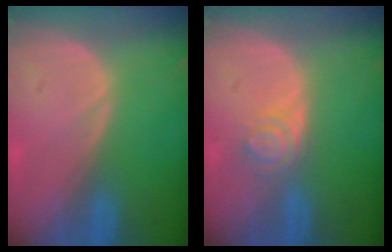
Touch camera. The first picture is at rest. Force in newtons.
{"total": 4.2, "press": 3.6, "slide": 2.1}